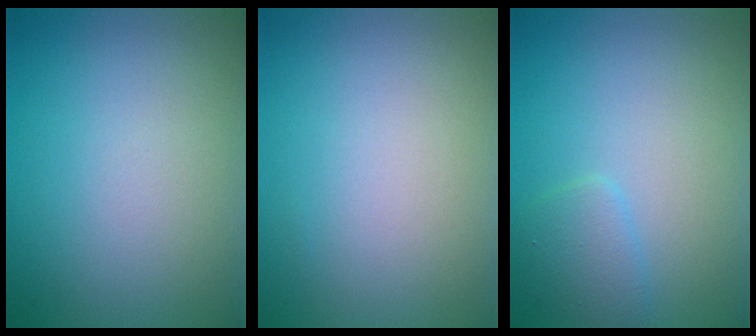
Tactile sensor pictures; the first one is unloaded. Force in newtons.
{"total": 0.0}
{"total": 1.7, "press": 1.7, "slide": 0.0}